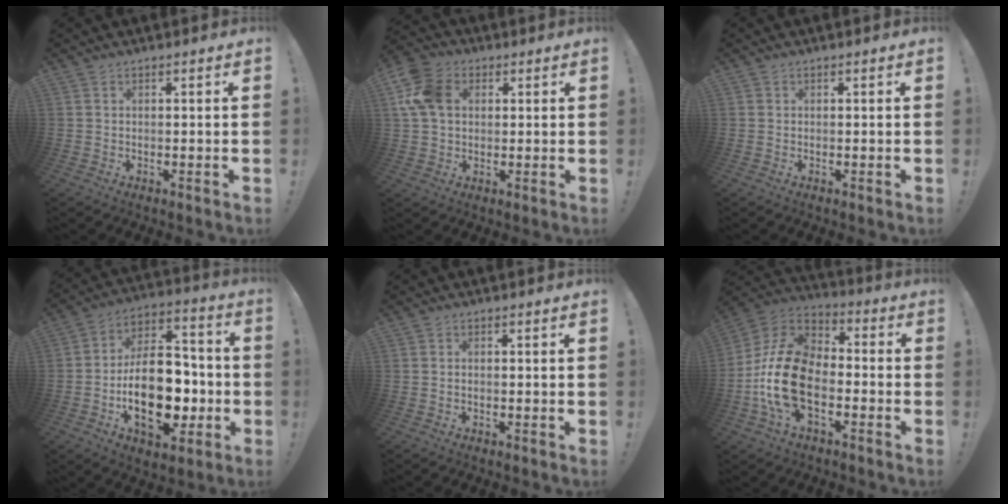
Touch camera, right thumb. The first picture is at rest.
{"total": 12.6, "force": [2.9, 9.4, 7.9], "torque": [-0.159, 0.008, 0.056]}
{"total": 0.0}
{"total": 22.6, "force": [-5.6, 13.8, 17.1], "torque": [-0.283, 0.031, -0.078]}
{"total": 0.5, "force": [-0.4, 0.3, 0.3], "torque": [-0.009, 0.002, -0.006]}
{"total": 20.3, "force": [-5.7, 12.7, 14.8], "torque": [-0.298, 0.039, -0.088]}